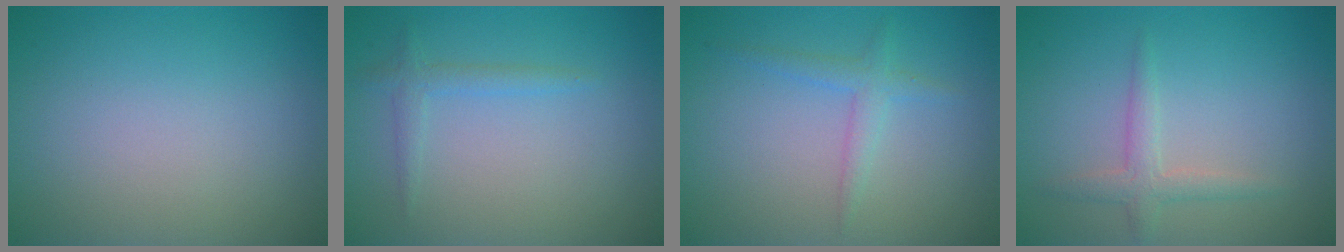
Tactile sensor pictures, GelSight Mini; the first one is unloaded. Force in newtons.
{"total": 1.4, "press": 1.4, "slide": 0.1}
{"total": 1.7, "press": 1.7, "slide": 0.1}
{"total": 1.9, "press": 1.9, "slide": 0.1}